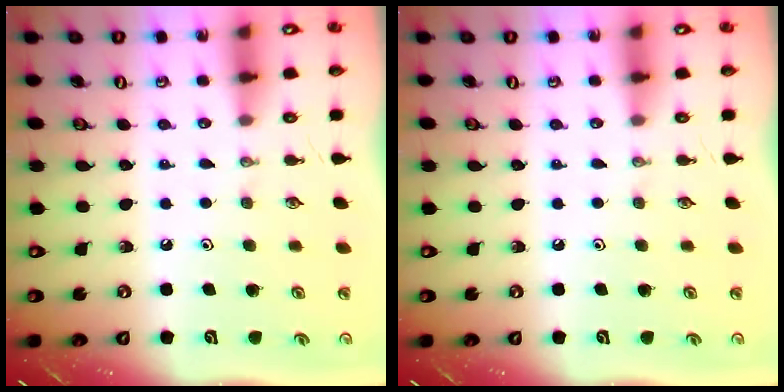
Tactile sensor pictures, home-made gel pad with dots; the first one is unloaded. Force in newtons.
{"total": 0.0}